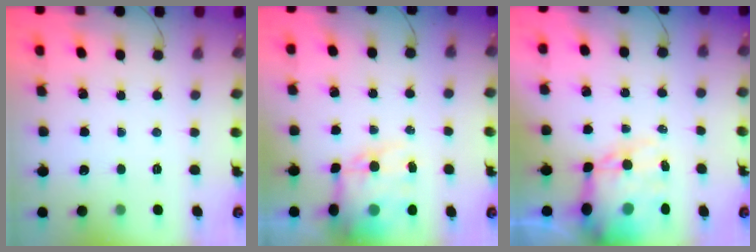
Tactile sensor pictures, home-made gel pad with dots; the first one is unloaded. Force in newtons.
{"total": 12.5, "press": 12.0, "slide": 3.2}
{"total": 14.3, "press": 13.8, "slide": 3.7}